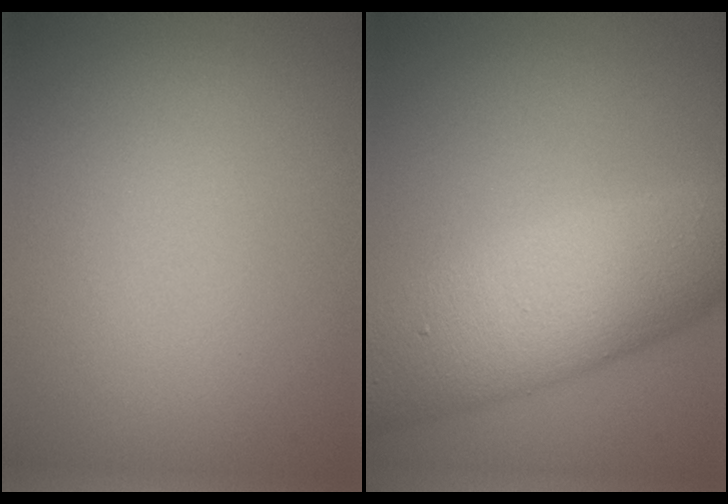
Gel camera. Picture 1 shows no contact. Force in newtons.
{"total": 9.0, "press": 9.0, "slide": 0.2}